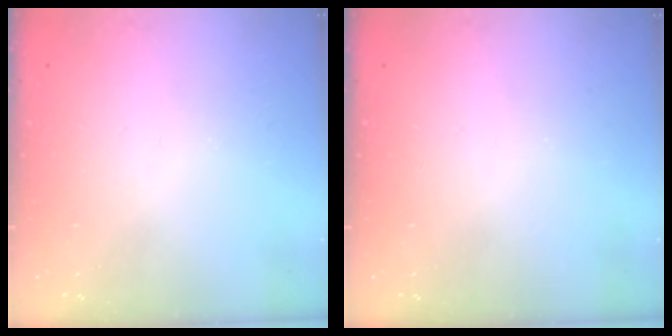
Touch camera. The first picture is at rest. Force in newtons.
{"total": 0.0}